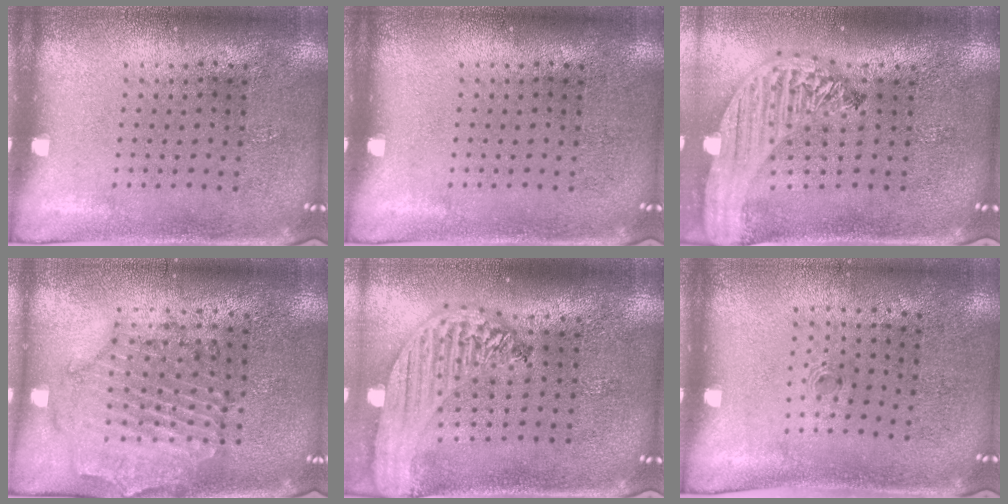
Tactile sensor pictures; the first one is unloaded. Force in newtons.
{"total": 0.0}
{"total": 2.9, "press": 2.2, "slide": 1.8}
{"total": 0.7, "press": 0.6, "slide": 0.4}
{"total": 3.0, "press": 2.4, "slide": 1.8}
{"total": 0.5, "press": 0.3, "slide": 0.4}